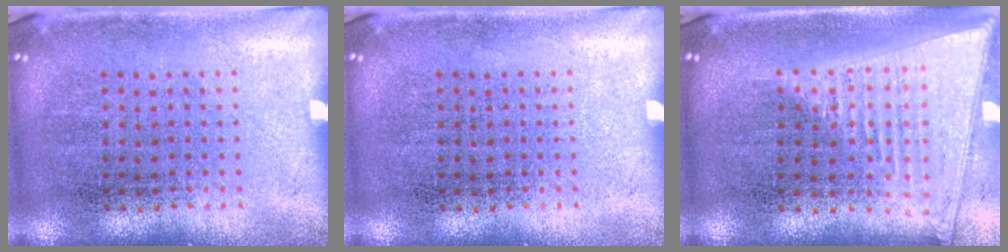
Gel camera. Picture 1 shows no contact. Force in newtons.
{"total": 0.0}
{"total": 2.0, "press": 1.7, "slide": 1.0}